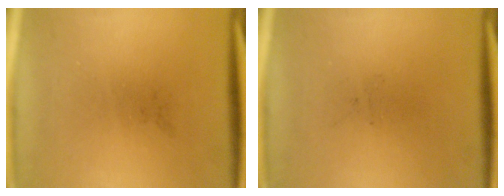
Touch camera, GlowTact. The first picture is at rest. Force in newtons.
{"total": 0.0}